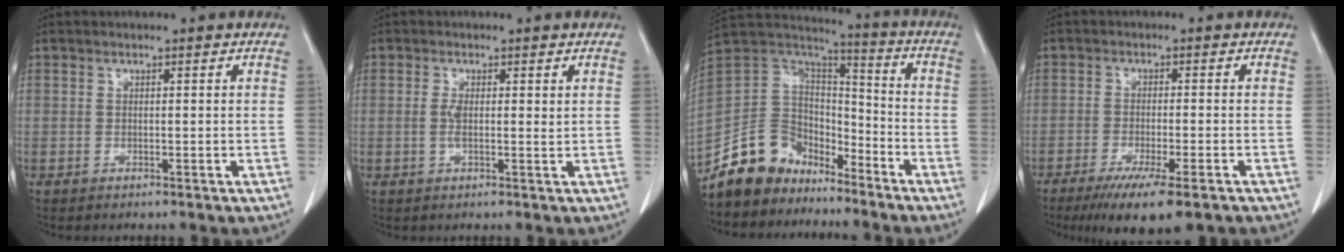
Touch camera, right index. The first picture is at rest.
{"total": 2.2, "force": [0.4, 0.6, 2.0], "torque": [-0.041, 0.001, 0.009]}
{"total": 12.1, "force": [-9.7, 7.0, 2.1], "torque": [-0.046, 0.061, -0.181]}
{"total": 10.5, "force": [-7.4, 1.2, 7.4], "torque": [-0.107, -0.023, -0.109]}